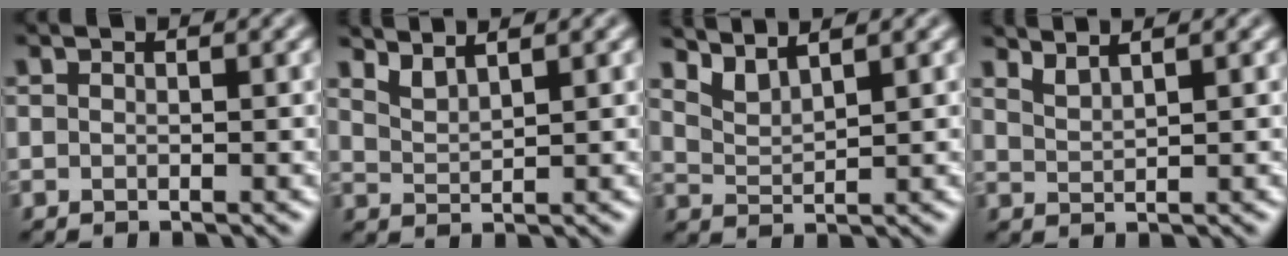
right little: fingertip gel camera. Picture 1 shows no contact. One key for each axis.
{"total": 3.3, "fx": 2.2, "fy": -2.1, "fz": -1.4, "tx": 0.021, "ty": 0.000, "tz": 0.038}
{"total": 3.7, "fx": 2.7, "fy": -2.0, "fz": -1.4, "tx": 0.016, "ty": -0.002, "tz": 0.048}
{"total": 3.1, "fx": 2.1, "fy": -2.0, "fz": -1.2, "tx": 0.019, "ty": 0.004, "tz": 0.038}